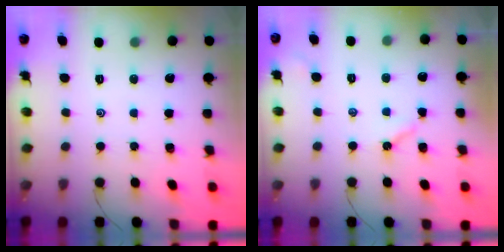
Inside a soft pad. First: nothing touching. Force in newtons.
{"total": 3.9, "press": 3.9, "slide": 0.6}